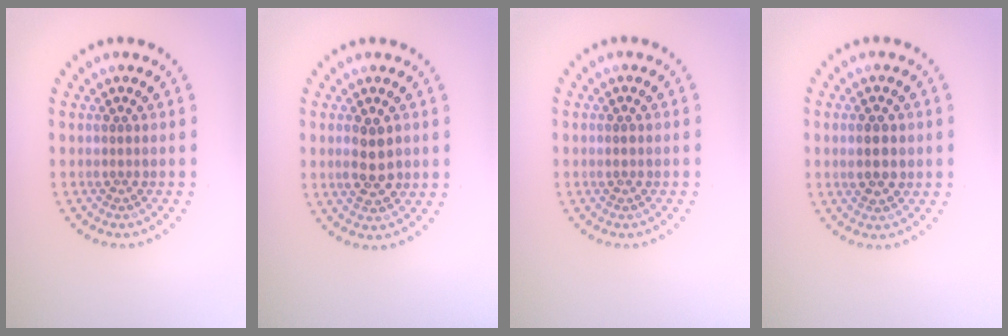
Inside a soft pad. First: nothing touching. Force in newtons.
{"total": 3.0, "press": 3.0, "slide": 0.2}
{"total": 0.8, "press": 0.8, "slide": 0.2}
{"total": 2.4, "press": 2.4, "slide": 0.2}